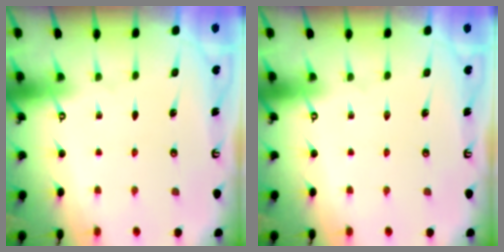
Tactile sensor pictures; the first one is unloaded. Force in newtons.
{"total": 0.0}